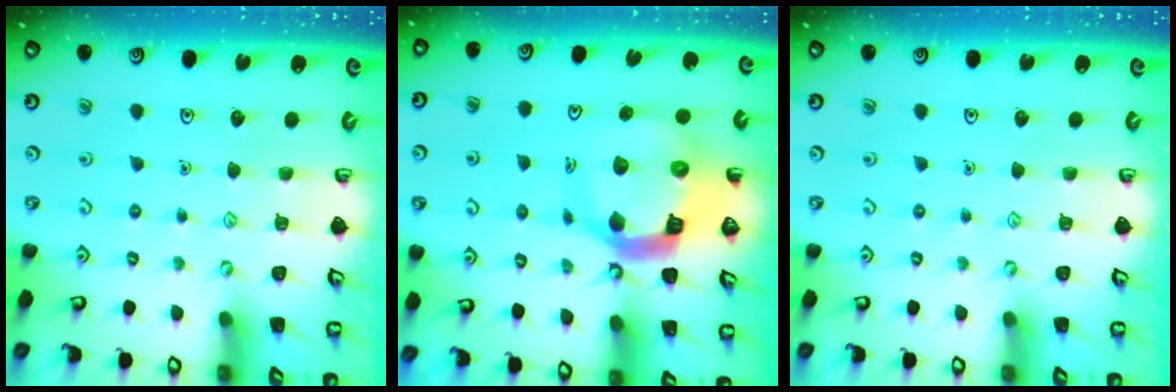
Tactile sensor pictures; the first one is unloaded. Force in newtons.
{"total": 12.9, "press": 12.8, "slide": 1.6}
{"total": 0.0}